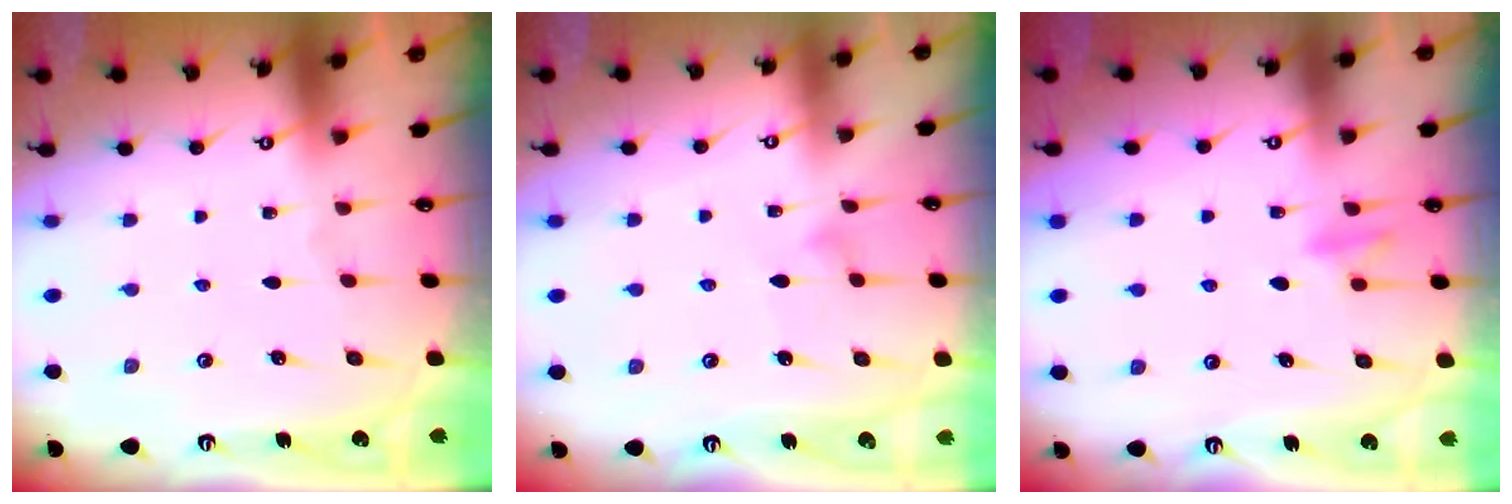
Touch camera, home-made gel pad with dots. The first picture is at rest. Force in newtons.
{"total": 6.1, "press": 6.1, "slide": 0.3}
{"total": 9.2, "press": 9.2, "slide": 0.8}